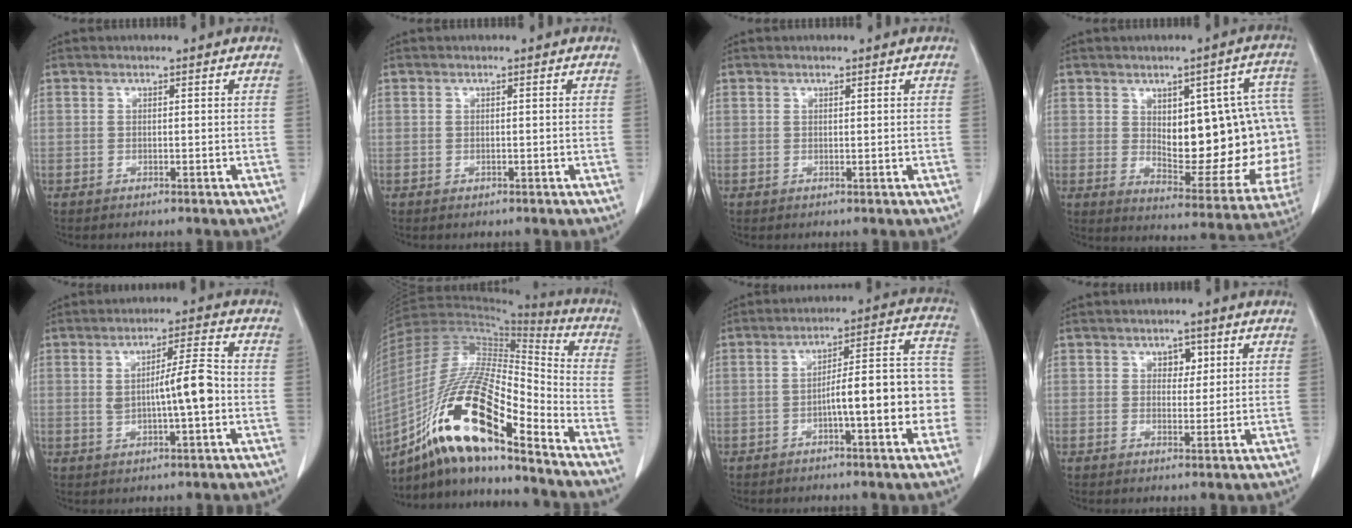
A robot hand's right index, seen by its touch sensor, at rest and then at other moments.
{"total": 0.0}
{"total": 0.0}
{"total": 20.3, "force": [1.3, 7.8, 18.7], "torque": [-0.193, 0.019, 0.038]}
{"total": 7.2, "force": [-0.4, 0.9, 7.1], "torque": [-0.115, 0.009, -0.005]}
{"total": 19.7, "force": [-12.3, 3.0, 15.1], "torque": [-0.306, -0.006, -0.223]}
{"total": 12.6, "force": [-3.2, 2.2, 12.0], "torque": [-0.155, 0.041, -0.045]}
{"total": 2.6, "force": [1.1, 1.8, 1.6], "torque": [-0.014, 0.002, 0.014]}